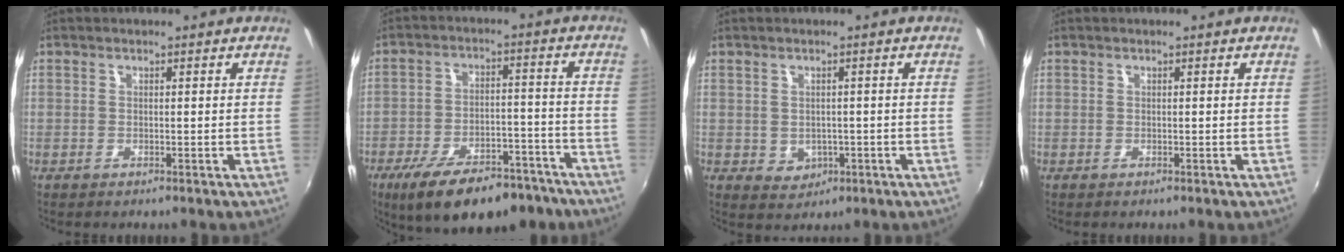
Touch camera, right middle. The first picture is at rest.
{"total": 18.6, "force": [-13.4, 7.4, 10.5], "torque": [-0.189, -0.016, -0.188]}
{"total": 3.3, "force": [-0.3, 3.0, 1.3], "torque": [-0.026, 0.001, 0.005]}
{"total": 0.0}